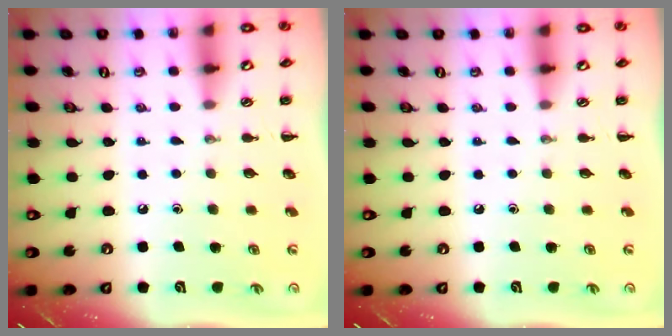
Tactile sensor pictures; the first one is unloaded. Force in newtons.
{"total": 0.0}